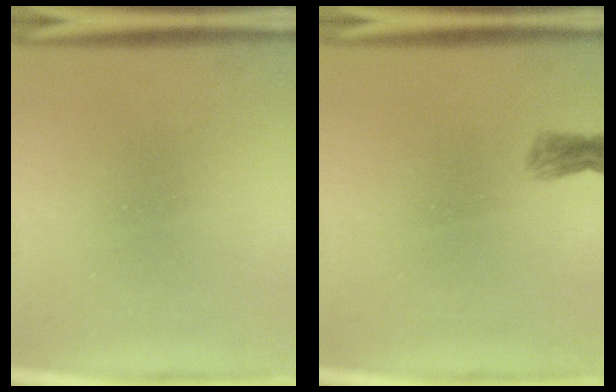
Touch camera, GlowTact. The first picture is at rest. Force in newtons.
{"total": 1.7}